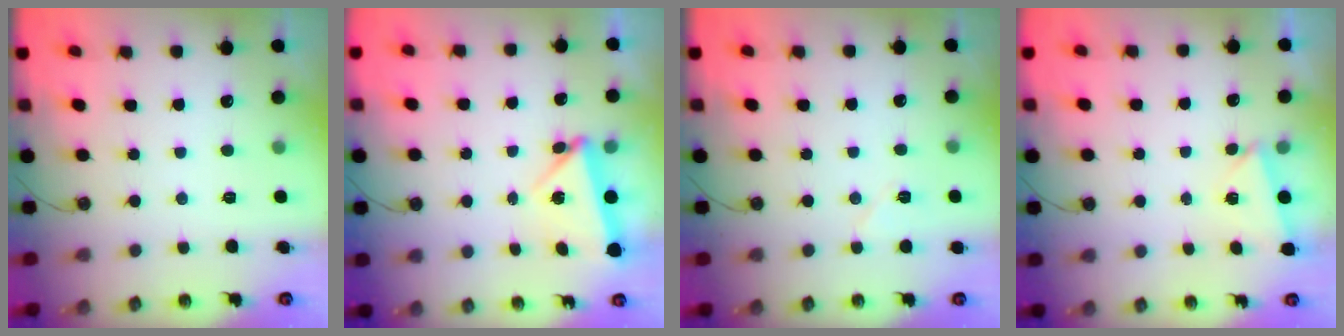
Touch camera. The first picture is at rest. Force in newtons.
{"total": 6.4, "press": 6.3, "slide": 1.3}
{"total": 5.9, "press": 5.6, "slide": 2.0}
{"total": 1.7, "press": 0.9, "slide": 1.5}